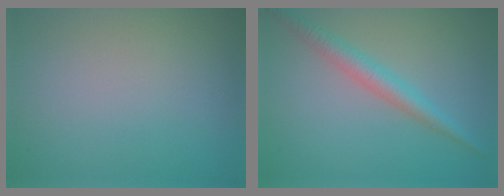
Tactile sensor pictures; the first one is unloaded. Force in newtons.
{"total": 2.9, "press": 2.9, "slide": 0.1}